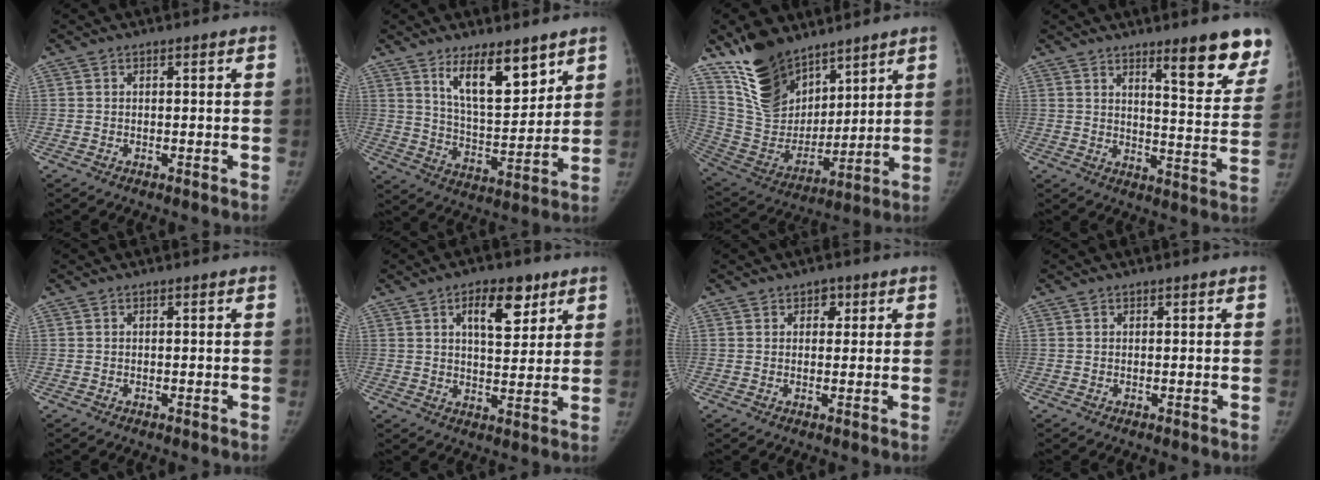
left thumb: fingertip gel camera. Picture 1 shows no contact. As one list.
[{"total": 12.7, "force": [8.0, 4.7, 8.6], "torque": [-0.114, -0.060, 0.144]}, {"total": 18.4, "force": [12.9, 10.1, 8.5], "torque": [-0.111, -0.065, 0.255]}, {"total": 13.9, "force": [9.5, 2.8, 9.8], "torque": [-0.084, -0.067, 0.131]}, {"total": 0.0}, {"total": 9.2, "force": [4.8, 4.5, 6.4], "torque": [-0.071, -0.024, 0.072]}, {"total": 2.4, "force": [1.1, 1.9, 1.0], "torque": [0.006, -0.002, 0.011]}, {"total": 0.0}]